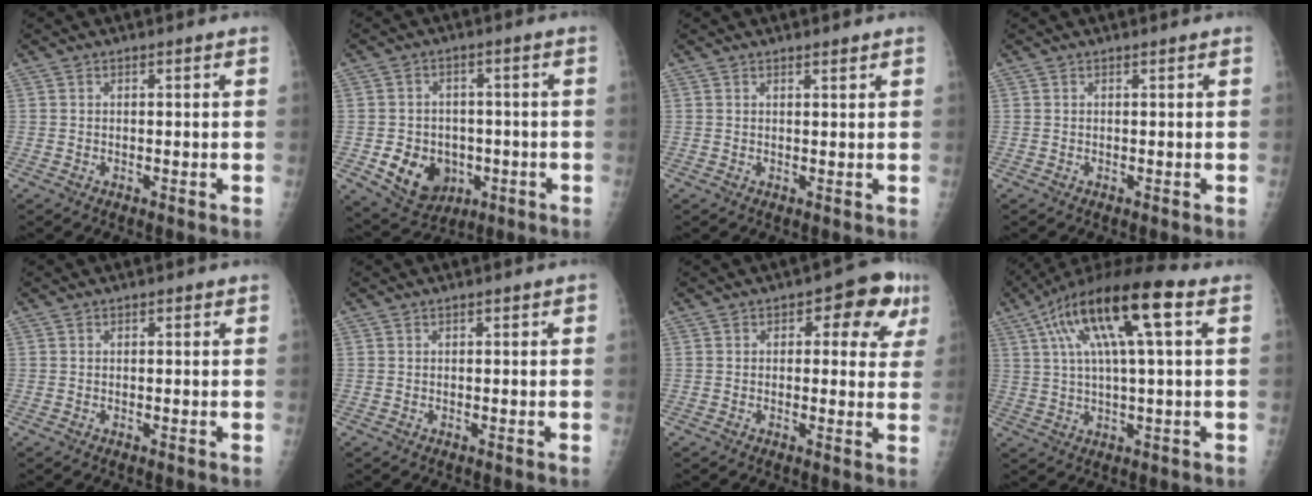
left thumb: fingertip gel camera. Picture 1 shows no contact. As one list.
[{"total": 10.9, "force": [-3.1, 8.8, 5.6], "torque": [-0.061, 0.011, -0.035]}, {"total": 1.1, "force": [0.8, 0.3, 0.6], "torque": [-0.006, -0.005, 0.013]}, {"total": 0.0}, {"total": 1.1, "force": [0.4, 0.7, 0.7], "torque": [-0.002, 0.001, 0.003]}, {"total": 0.8, "force": [0.3, 0.5, 0.5], "torque": [-0.001, 0.002, 0.001]}, {"total": 9.8, "force": [3.5, 5.3, 7.5], "torque": [-0.042, 0.007, 0.035]}, {"total": 17.5, "force": [6.3, 4.3, 15.8], "torque": [-0.292, 0.021, 0.105]}]